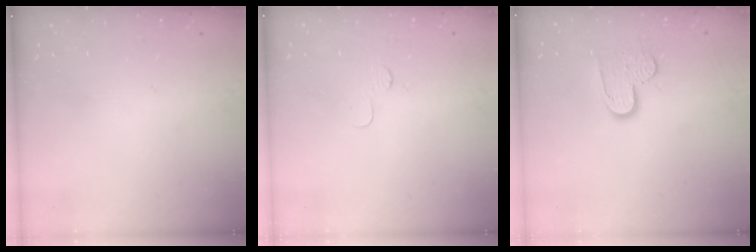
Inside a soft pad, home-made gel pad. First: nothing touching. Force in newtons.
{"total": 3.7, "press": 3.7, "slide": 0.4}
{"total": 9.1, "press": 9.1, "slide": 0.7}